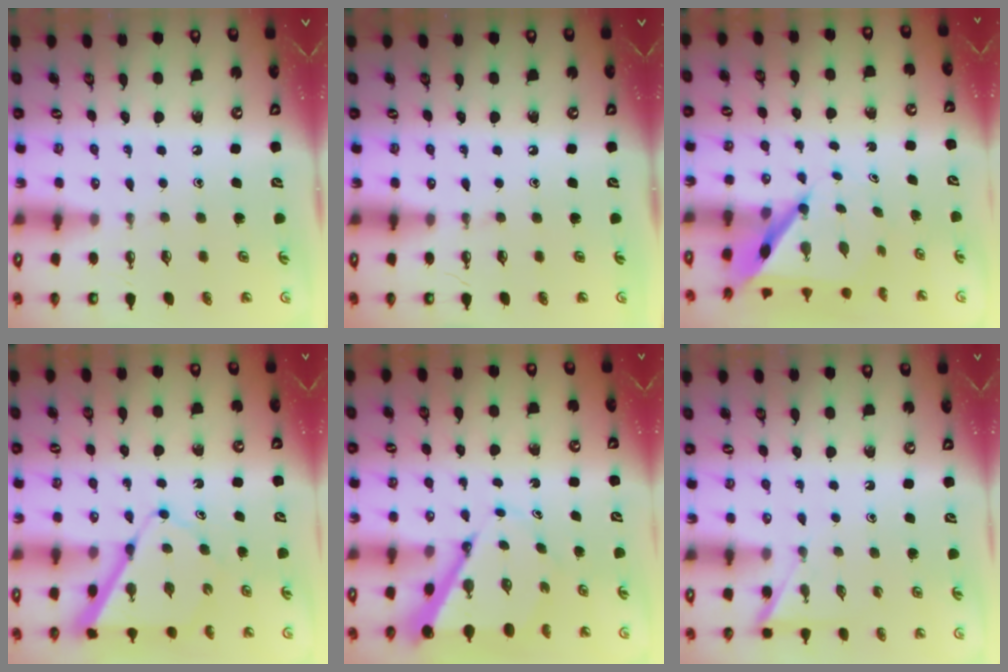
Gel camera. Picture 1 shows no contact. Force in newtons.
{"total": 0.0}
{"total": 6.3, "press": 6.3, "slide": 0.6}
{"total": 7.8, "press": 7.8, "slide": 0.8}
{"total": 6.9, "press": 6.9, "slide": 0.5}
{"total": 3.1, "press": 3.1, "slide": 0.4}